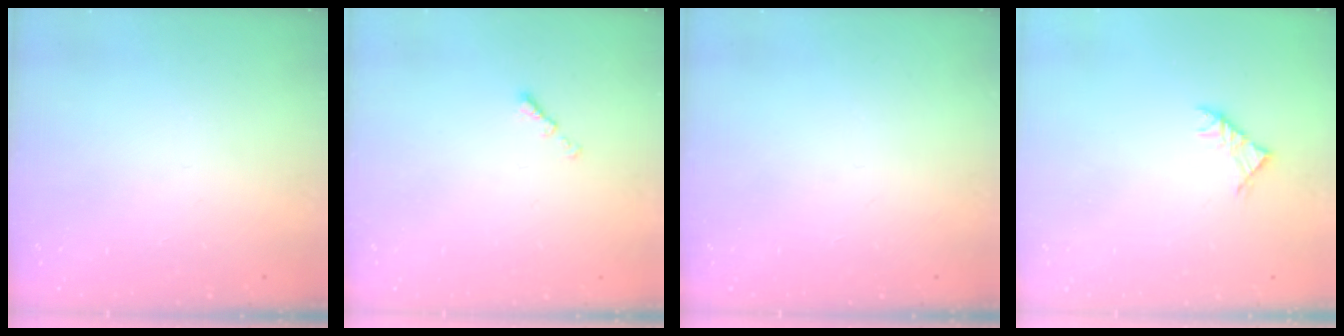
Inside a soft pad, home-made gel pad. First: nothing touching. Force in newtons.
{"total": 0.0}
{"total": 0.0}
{"total": 2.9, "press": 2.8, "slide": 0.8}